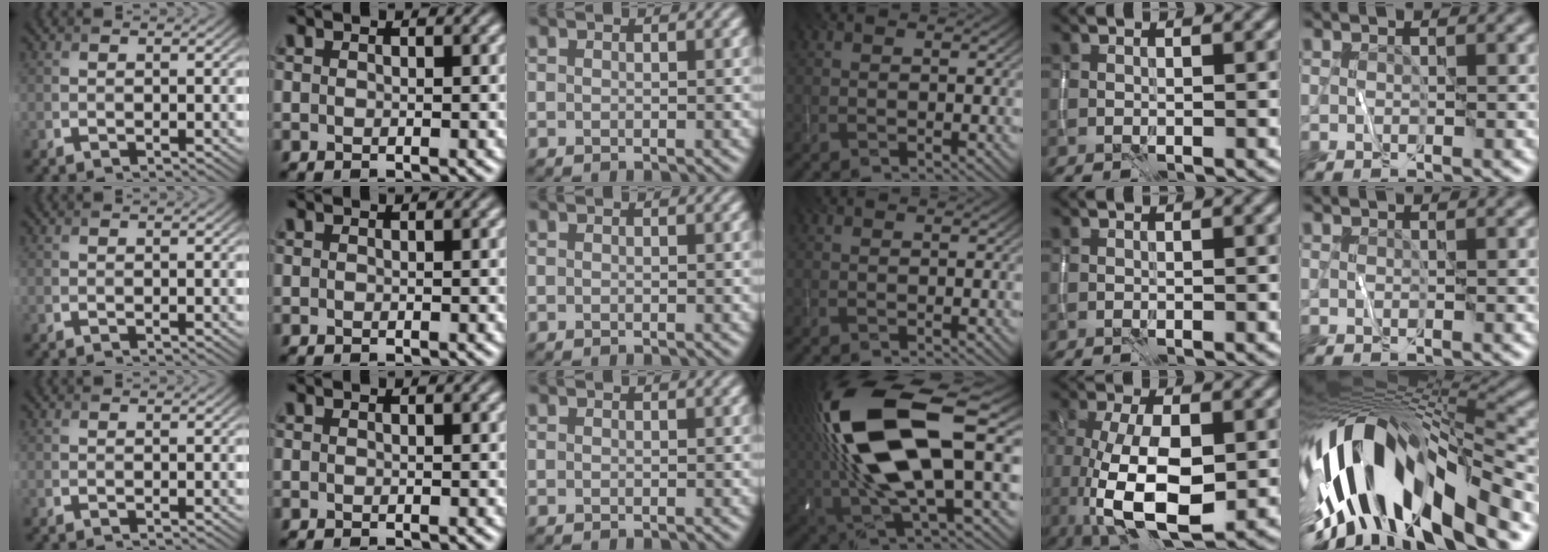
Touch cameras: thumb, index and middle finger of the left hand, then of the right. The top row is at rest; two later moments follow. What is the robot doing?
{"motion": "wipe", "object": "whiteboard"}